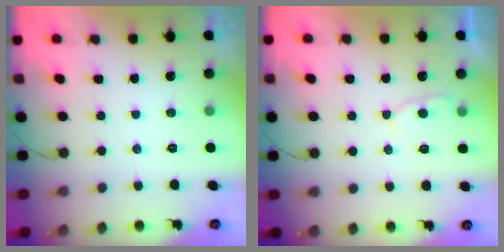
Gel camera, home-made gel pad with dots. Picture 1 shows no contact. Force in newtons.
{"total": 4.0, "press": 3.9, "slide": 0.5}